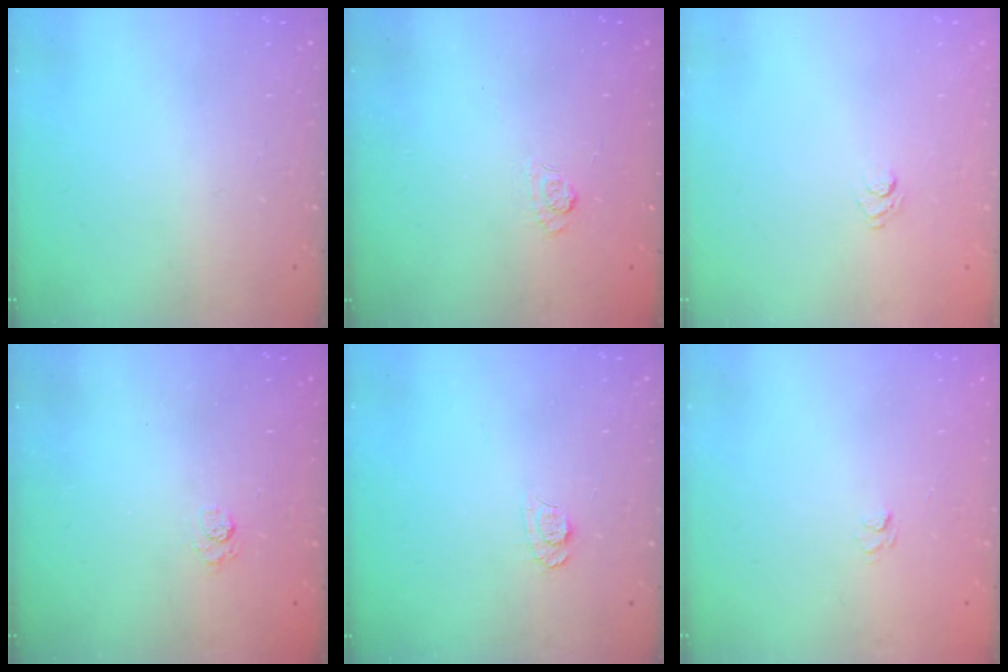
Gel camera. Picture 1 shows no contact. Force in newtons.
{"total": 3.9, "press": 3.6, "slide": 1.5}
{"total": 2.6, "press": 2.3, "slide": 1.1}
{"total": 2.6, "press": 2.3, "slide": 1.3}
{"total": 7.1, "press": 7.1, "slide": 0.7}
{"total": 5.4, "press": 5.3, "slide": 0.9}